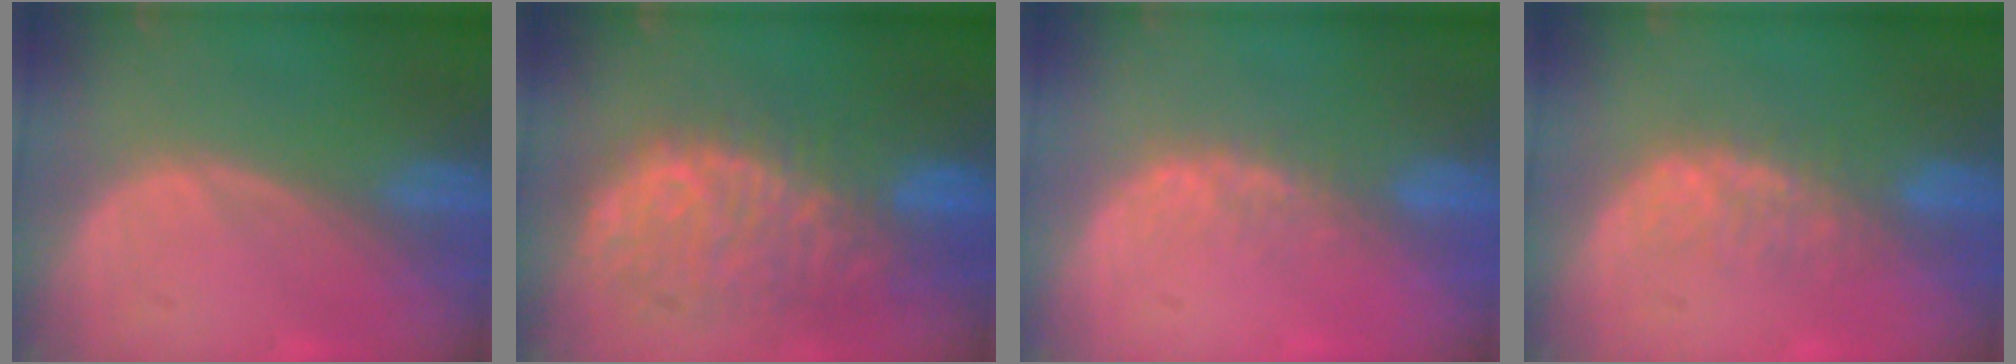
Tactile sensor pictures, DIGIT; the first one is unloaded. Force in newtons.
{"total": 11.4, "press": 9.8, "slide": 5.9}
{"total": 2.8, "press": 2.4, "slide": 1.5}
{"total": 3.6, "press": 3.6, "slide": 0.7}